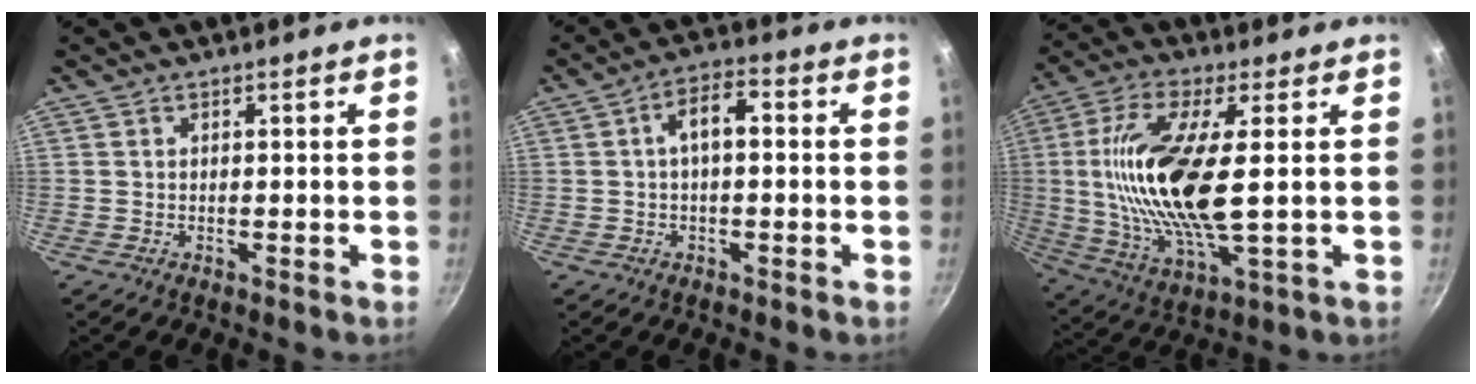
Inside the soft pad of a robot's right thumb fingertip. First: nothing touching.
{"total": 5.7, "force": [0.4, 2.8, 4.9], "torque": [-0.074, 0.025, 0.001]}
{"total": 19.4, "force": [1.9, 6.5, 18.2], "torque": [-0.369, -0.008, 0.034]}